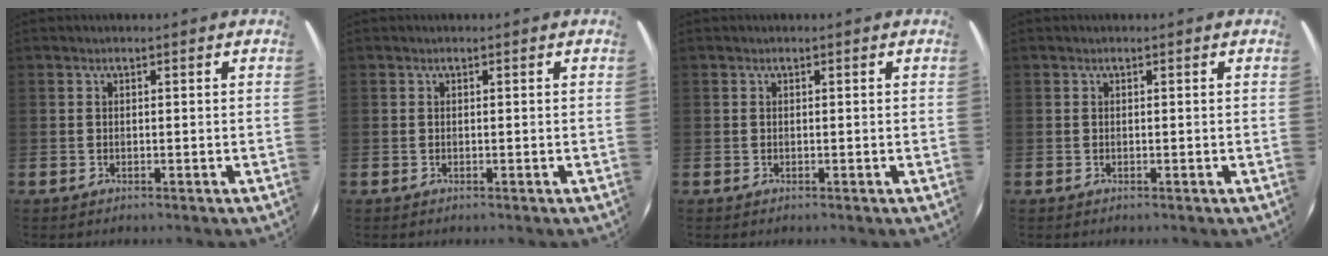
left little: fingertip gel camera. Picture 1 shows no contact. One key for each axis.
{"total": 0.0}
{"total": 0.0}
{"total": 0.0}